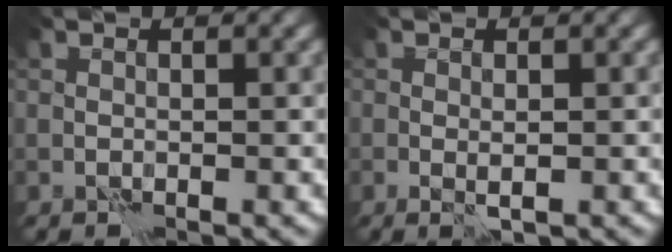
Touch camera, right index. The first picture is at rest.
{"total": 1.5, "force": [-0.1, 0.4, 1.4], "torque": [-0.025, -0.005, 0.002]}